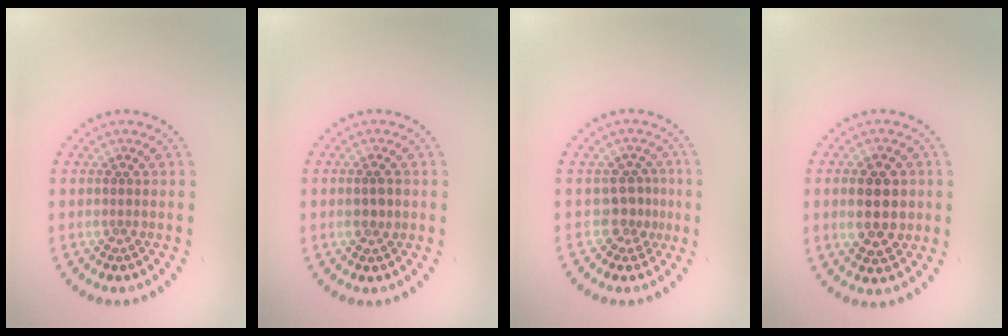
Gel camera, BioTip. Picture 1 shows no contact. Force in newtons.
{"total": 1.5, "press": 1.5, "slide": 0.1}
{"total": 2.3, "press": 1.5, "slide": 1.7}
{"total": 4.9, "press": 4.9, "slide": 0.3}